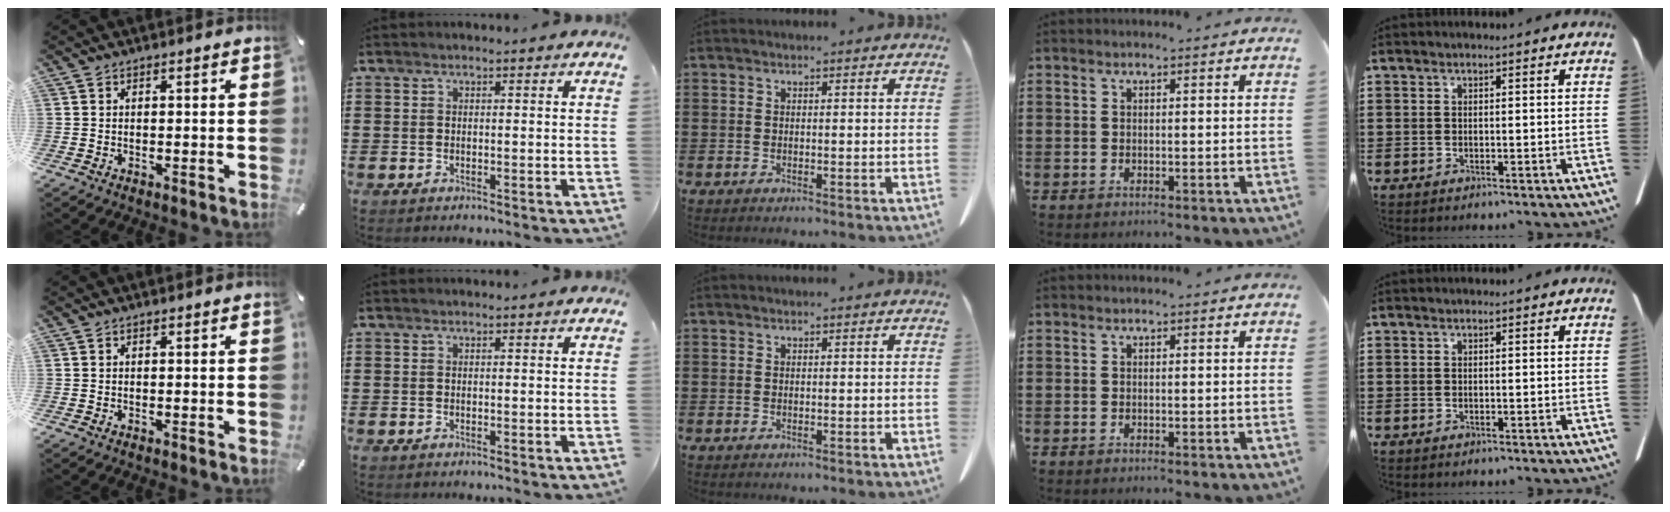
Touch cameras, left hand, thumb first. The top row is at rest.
{}